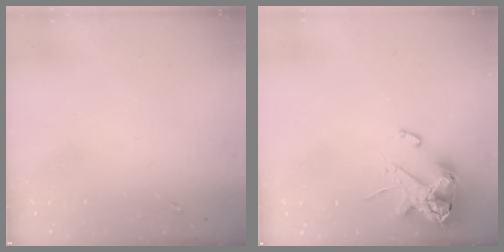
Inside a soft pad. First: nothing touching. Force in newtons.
{"total": 12.3, "press": 12.1, "slide": 1.9}